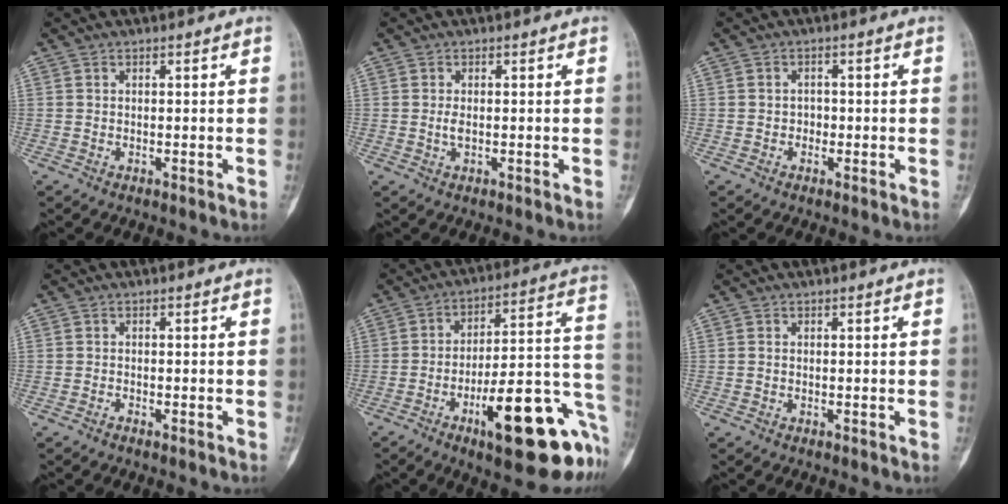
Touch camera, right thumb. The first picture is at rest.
{"total": 1.4, "force": [0.0, 0.7, 1.3], "torque": [-0.026, -0.002, 0.002]}
{"total": 1.7, "force": [-0.4, 1.5, 0.6], "torque": [0.001, 0.007, -0.009]}
{"total": 0.5, "force": [-0.4, 0.1, 0.2], "torque": [-0.008, 0.001, -0.009]}
{"total": 23.5, "force": [-10.0, 6.7, 20.2], "torque": [-0.213, 0.060, -0.137]}
{"total": 0.0}